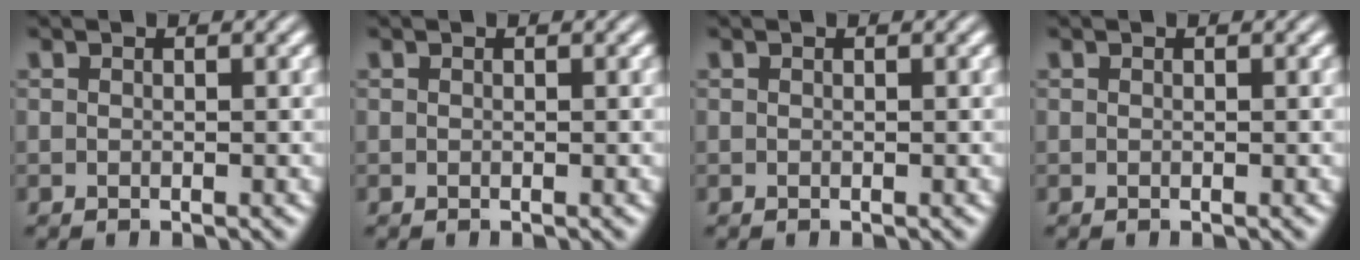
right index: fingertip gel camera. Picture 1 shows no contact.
{"total": 0.0}
{"total": 0.0}
{"total": 0.0}